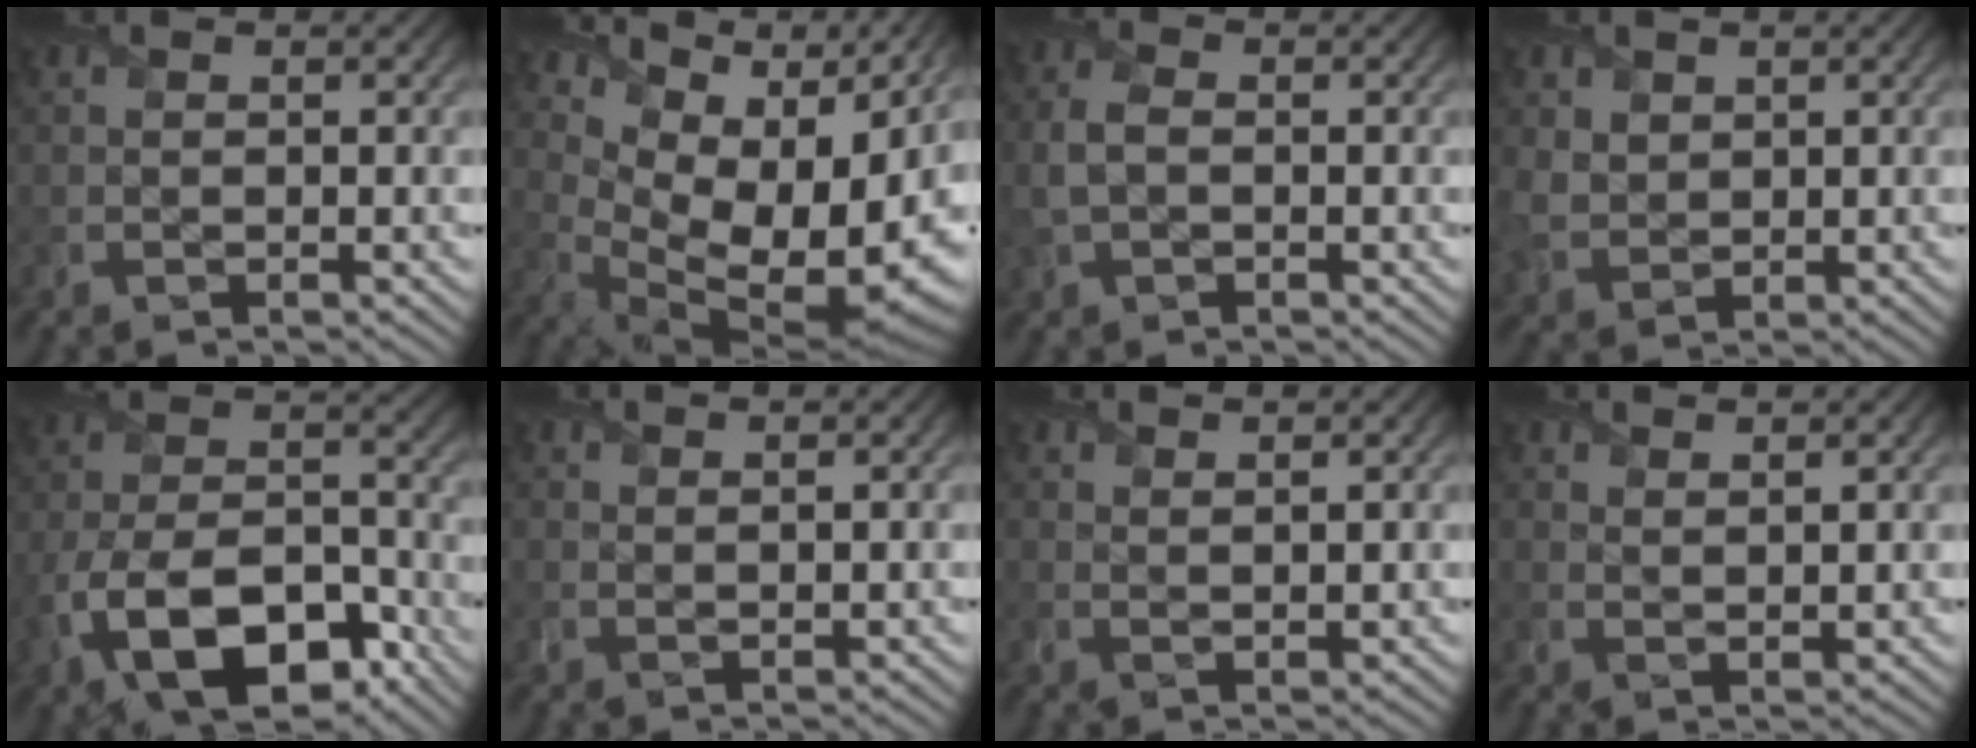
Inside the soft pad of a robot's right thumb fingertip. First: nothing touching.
{"total": 16.3, "force": [5.2, 9.1, 12.5], "torque": [-0.195, 0.002, 0.128]}
{"total": 3.4, "force": [-0.3, 2.3, 2.6], "torque": [-0.072, 0.003, -0.010]}
{"total": 4.8, "force": [1.7, 3.9, 2.2], "torque": [-0.072, -0.003, 0.036]}
{"total": 14.3, "force": [-7.4, 7.5, 9.6], "torque": [-0.200, -0.024, -0.134]}
{"total": 1.3, "force": [1.2, 0.1, 0.5], "torque": [-0.015, -0.001, 0.021]}
{"total": 2.1, "force": [1.8, 0.3, 0.9], "torque": [-0.015, -0.005, 0.034]}
{"total": 2.7, "force": [2.4, 0.4, 1.2], "torque": [-0.017, -0.007, 0.044]}